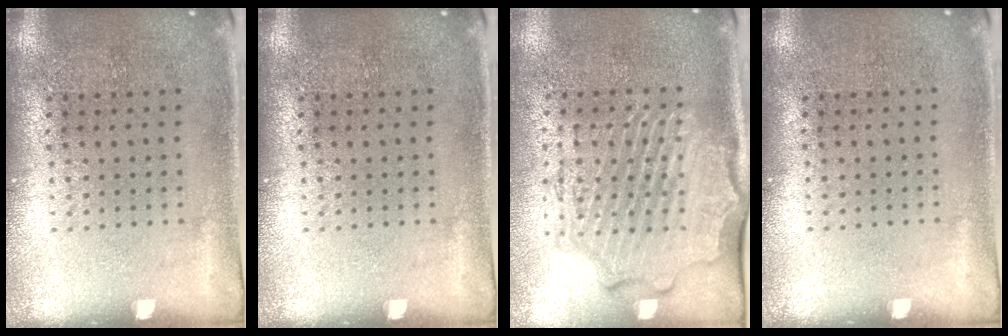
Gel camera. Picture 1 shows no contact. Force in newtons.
{"total": 0.0}
{"total": 2.4, "press": 2.2, "slide": 0.9}
{"total": 0.0}